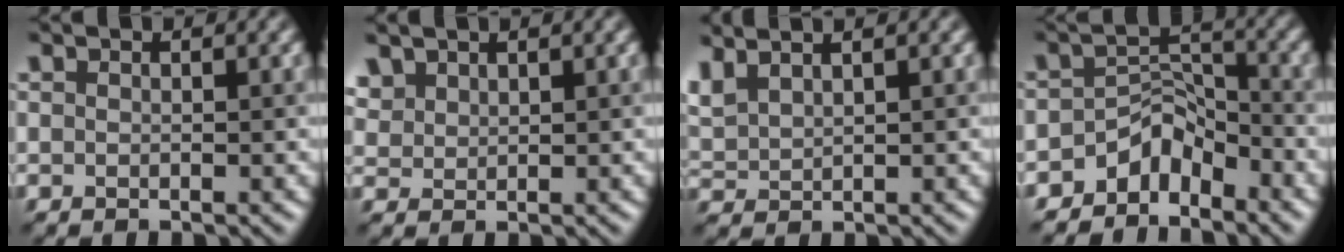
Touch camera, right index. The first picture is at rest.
{"total": 1.9, "force": [1.6, 1.0, 0.5], "torque": [-0.018, 0.006, 0.039]}
{"total": 3.0, "force": [2.2, 1.0, 1.8], "torque": [-0.058, 0.017, 0.055]}
{"total": 3.9, "force": [-3.0, 2.1, 1.6], "torque": [-0.013, 0.011, -0.057]}